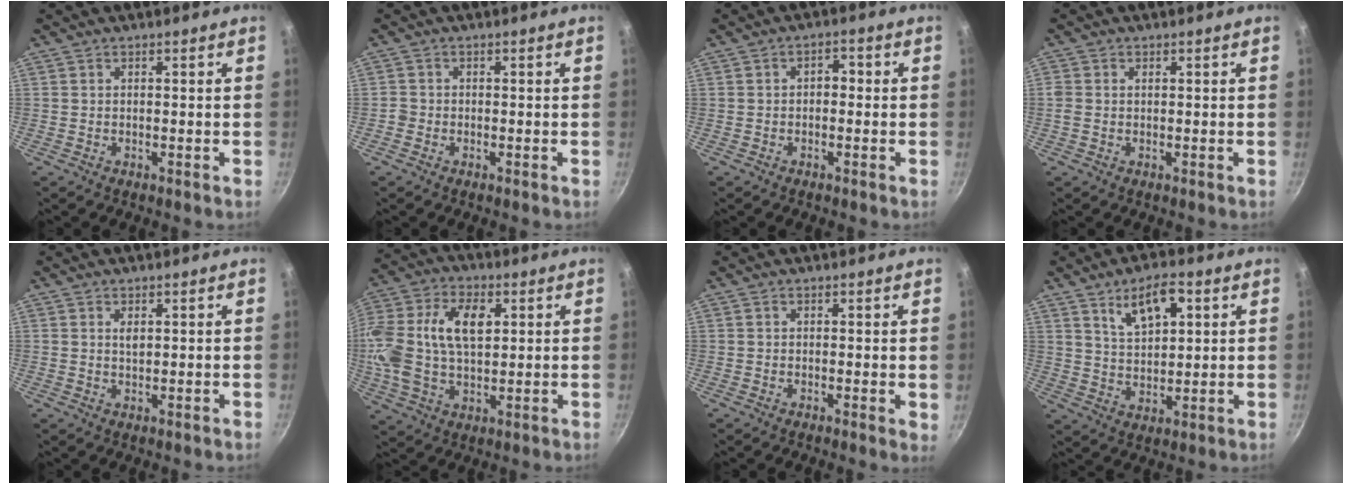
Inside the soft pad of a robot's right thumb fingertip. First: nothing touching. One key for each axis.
{"total": 1.2, "fx": -0.6, "fy": 1.0, "fz": 0.2, "tx": -0.001, "ty": 0.004, "tz": -0.013}
{"total": 2.7, "fx": -0.2, "fy": 1.8, "fz": 2.0, "tx": -0.016, "ty": 0.010, "tz": -0.007}
{"total": 1.5, "fx": 0.2, "fy": 1.1, "fz": 1.0, "tx": -0.021, "ty": 0.004, "tz": 0.002}
{"total": 1.6, "fx": 0.7, "fy": 0.8, "fz": 1.2, "tx": -0.019, "ty": -0.002, "tz": 0.012}
{"total": 18.3, "fx": 3.1, "fy": 11.2, "fz": 14.1, "tx": -0.287, "ty": 0.020, "tz": 0.050}
{"total": 1.6, "fx": 0.5, "fy": 0.6, "fz": 1.4, "tx": -0.014, "ty": -0.002, "tz": 0.003}
{"total": 9.6, "fx": 4.4, "fy": 4.9, "fz": 7.0, "tx": -0.100, "ty": -0.013, "tz": 0.083}